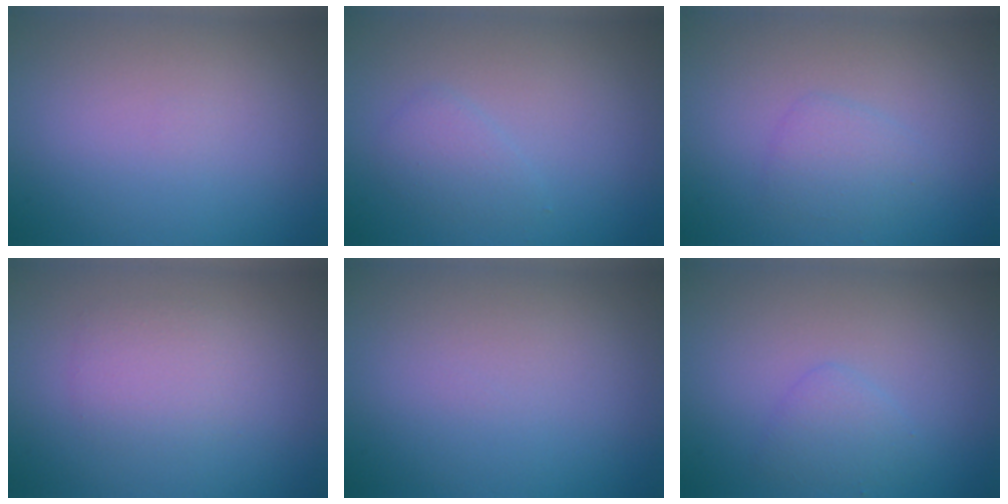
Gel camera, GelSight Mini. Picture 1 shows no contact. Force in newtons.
{"total": 1.5, "press": 1.5, "slide": 0.2}
{"total": 1.6, "press": 1.6, "slide": 0.0}
{"total": 1.9, "press": 1.9, "slide": 0.1}
{"total": 0.0}
{"total": 1.4, "press": 1.4, "slide": 0.0}